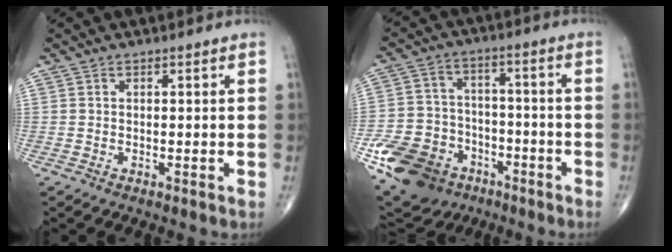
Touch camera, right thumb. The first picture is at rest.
{"total": 17.1, "force": [-8.9, 12.8, 7.0], "torque": [-0.117, 0.061, -0.143]}